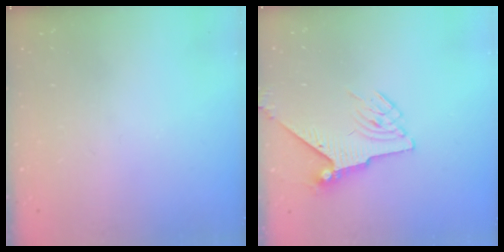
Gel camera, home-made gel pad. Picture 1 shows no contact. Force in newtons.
{"total": 6.8, "press": 6.7, "slide": 0.9}